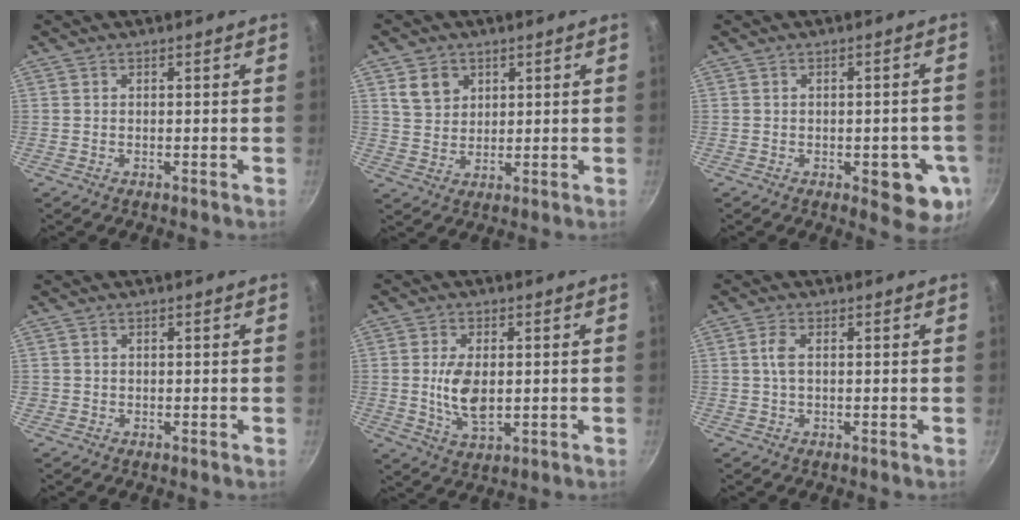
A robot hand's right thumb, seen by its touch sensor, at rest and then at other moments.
{"total": 5.7, "force": [2.6, 4.5, 2.3], "torque": [-0.021, -0.013, 0.053]}
{"total": 8.7, "force": [-3.1, 3.4, 7.4], "torque": [-0.065, 0.010, -0.030]}
{"total": 0.5, "force": [0.0, 0.5, 0.0], "torque": [0.004, 0.003, -0.001]}
{"total": 8.1, "force": [0.0, 4.4, 6.8], "torque": [-0.126, -0.009, 0.006]}
{"total": 2.4, "force": [0.4, 1.0, 2.1], "torque": [-0.053, 0.001, 0.004]}